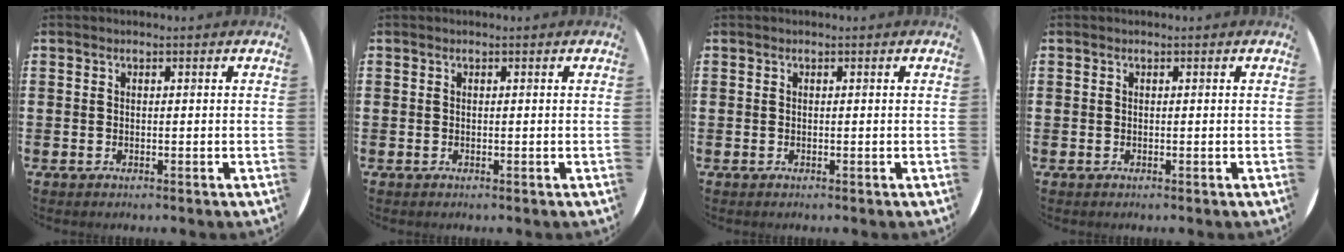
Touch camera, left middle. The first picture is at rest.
{"total": 0.0}
{"total": 0.0}
{"total": 0.0}